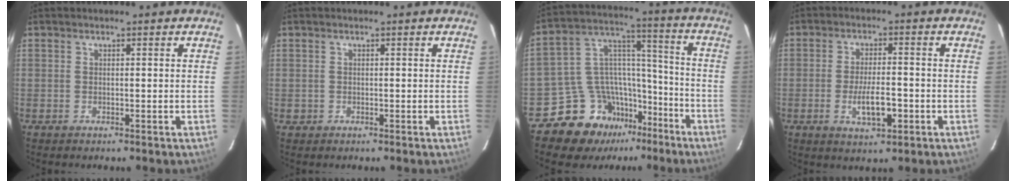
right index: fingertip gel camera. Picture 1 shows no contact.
{"total": 1.1, "force": [-0.2, 1.1, 0.0], "torque": [0.000, 0.002, -0.001]}
{"total": 14.3, "force": [-10.9, 8.8, 2.9], "torque": [-0.066, 0.067, -0.182]}
{"total": 6.8, "force": [-2.2, 2.1, 6.0], "torque": [-0.114, -0.010, -0.033]}